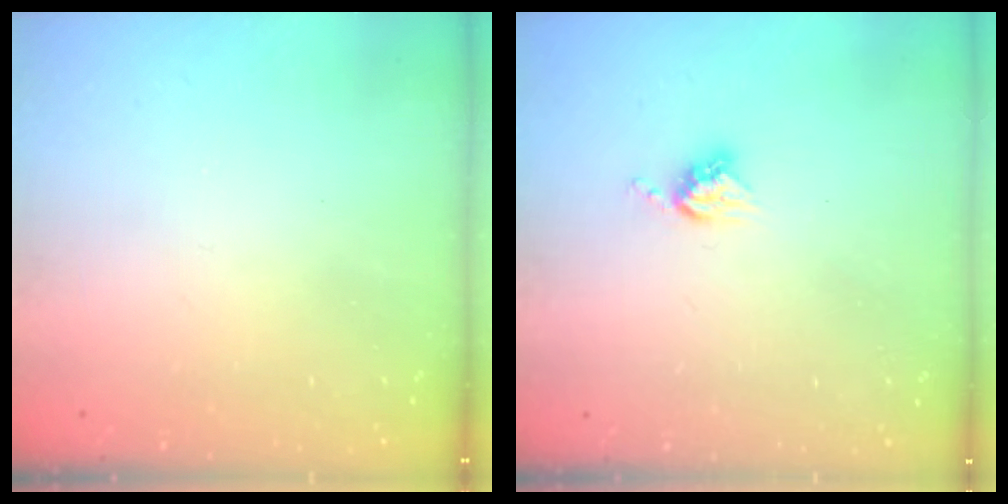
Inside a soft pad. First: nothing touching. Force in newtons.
{"total": 5.2, "press": 5.2, "slide": 0.1}